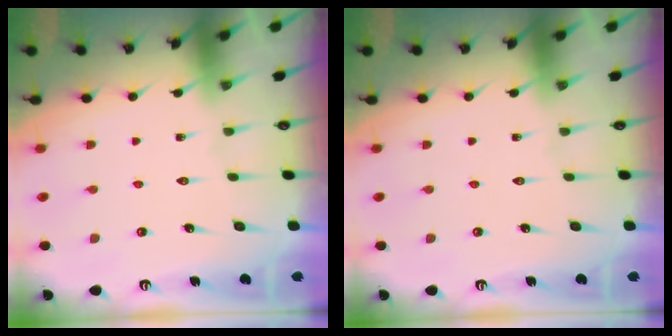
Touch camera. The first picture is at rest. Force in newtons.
{"total": 0.0}